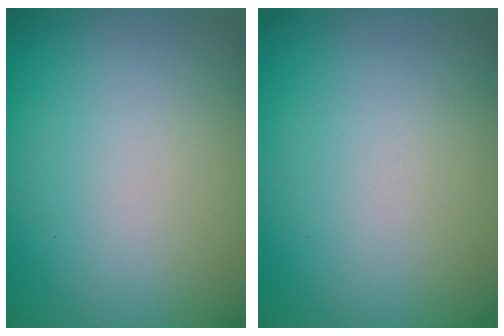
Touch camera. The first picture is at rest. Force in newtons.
{"total": 0.0}